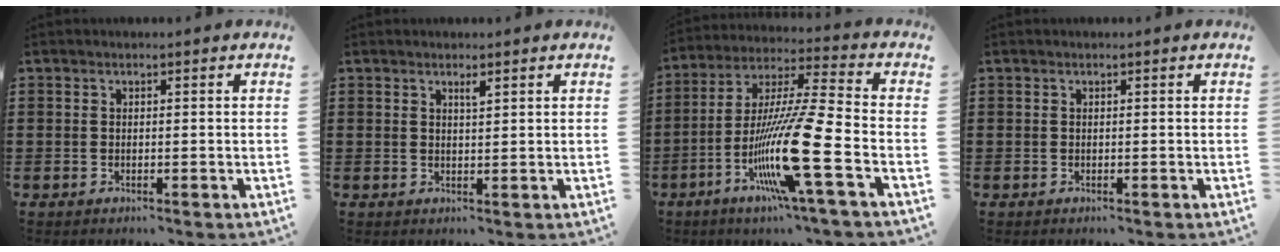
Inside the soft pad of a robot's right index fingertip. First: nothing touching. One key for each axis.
{"total": 1.3, "fx": 0.9, "fy": 0.2, "fz": 0.9, "tx": -0.010, "ty": -0.003, "tz": 0.014}
{"total": 16.9, "fx": -6.8, "fy": 0.9, "fz": 15.5, "tx": -0.322, "ty": -0.018, "tz": -0.128}
{"total": 0.0}